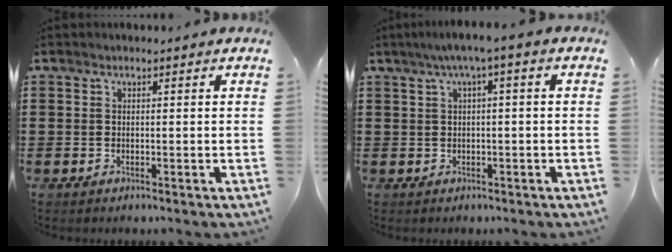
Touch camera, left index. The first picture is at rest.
{"total": 2.7, "force": [-0.3, -0.1, 2.7], "torque": [-0.048, 0.001, -0.009]}